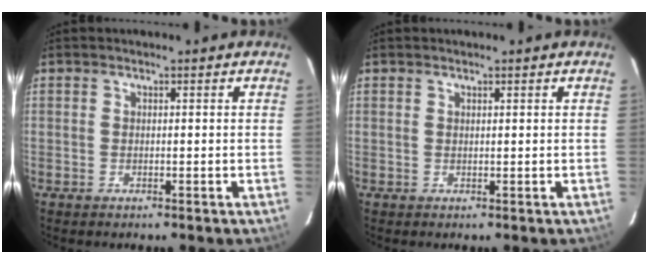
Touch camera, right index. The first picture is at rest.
{"total": 0.6, "force": [0.6, 0.1, 0.2], "torque": [-0.006, 0.001, 0.010]}